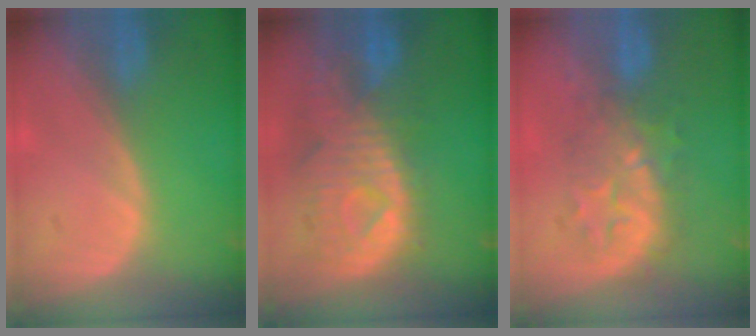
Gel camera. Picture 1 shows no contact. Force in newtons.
{"total": 11.3, "press": 9.7, "slide": 5.7}
{"total": 7.8, "press": 7.5, "slide": 2.1}